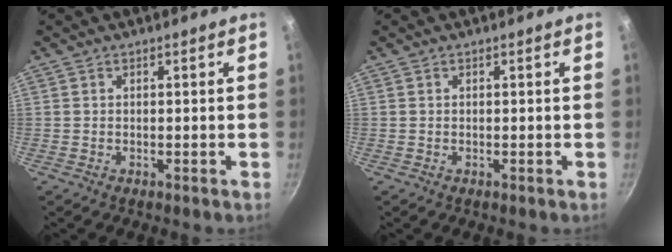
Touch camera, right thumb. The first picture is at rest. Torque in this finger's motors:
{"motor_torque": [-0.05, 0.05, 0.03, 0.02, 0.00]}